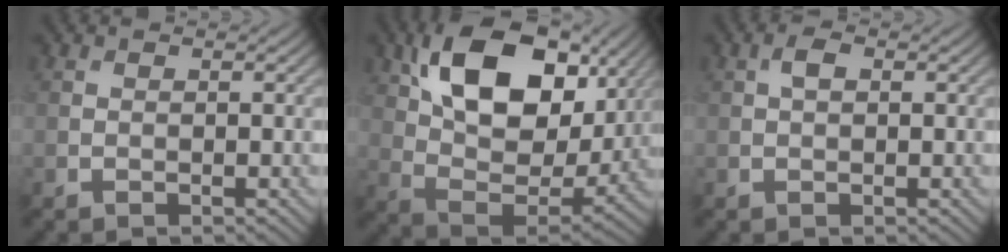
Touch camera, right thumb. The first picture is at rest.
{"total": 16.6, "force": [7.1, 9.7, 11.4], "torque": [-0.220, -0.002, 0.131]}
{"total": 1.6, "force": [0.4, 0.8, 1.3], "torque": [-0.024, 0.005, 0.004]}